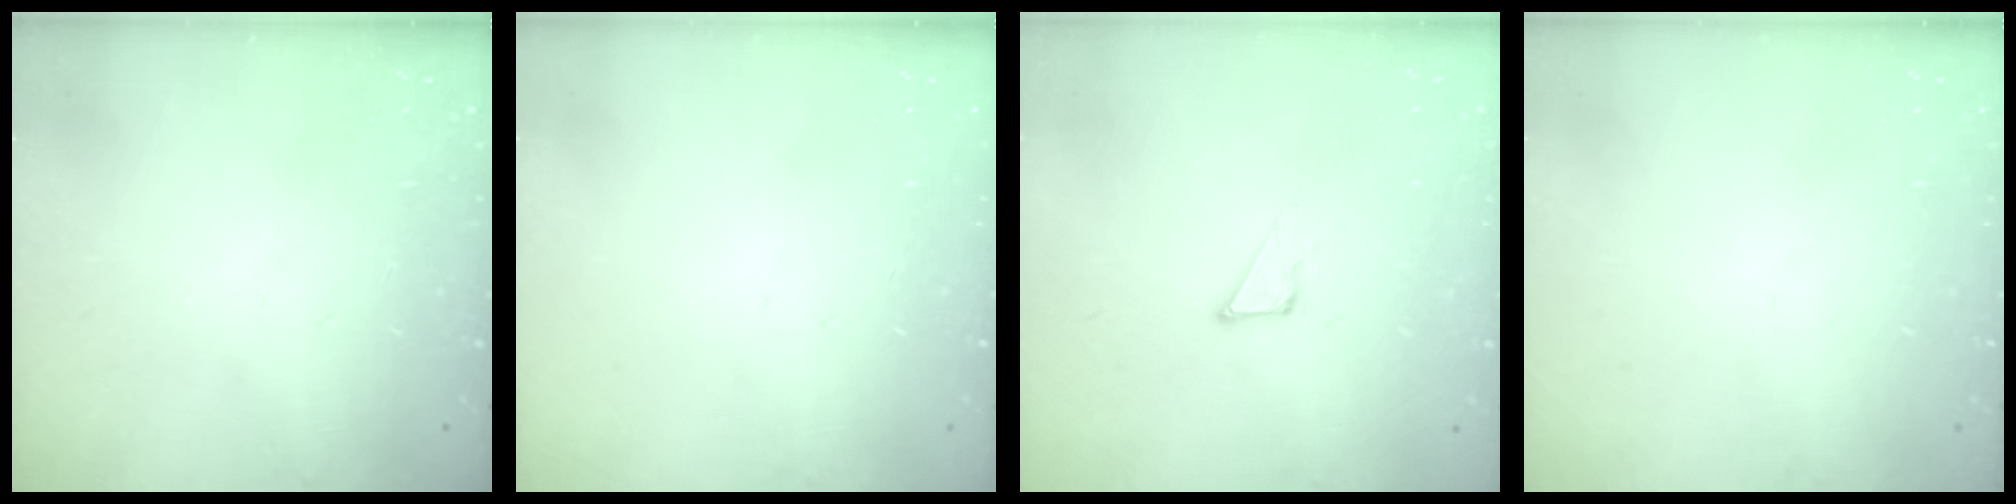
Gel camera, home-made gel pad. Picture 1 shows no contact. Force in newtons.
{"total": 0.0}
{"total": 3.8, "press": 3.8, "slide": 0.3}
{"total": 0.0}